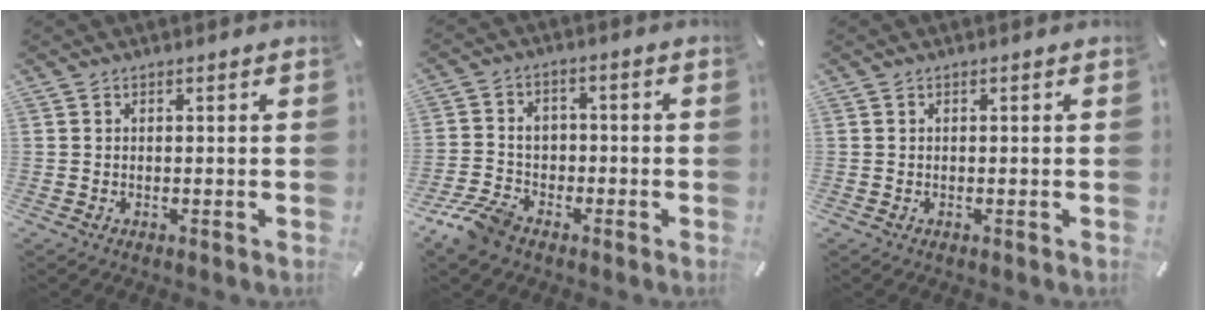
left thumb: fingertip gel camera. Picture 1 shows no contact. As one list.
[{"total": 9.0, "force": [-4.8, 6.6, 3.9], "torque": [-0.089, 0.034, -0.088]}, {"total": 0.0}]